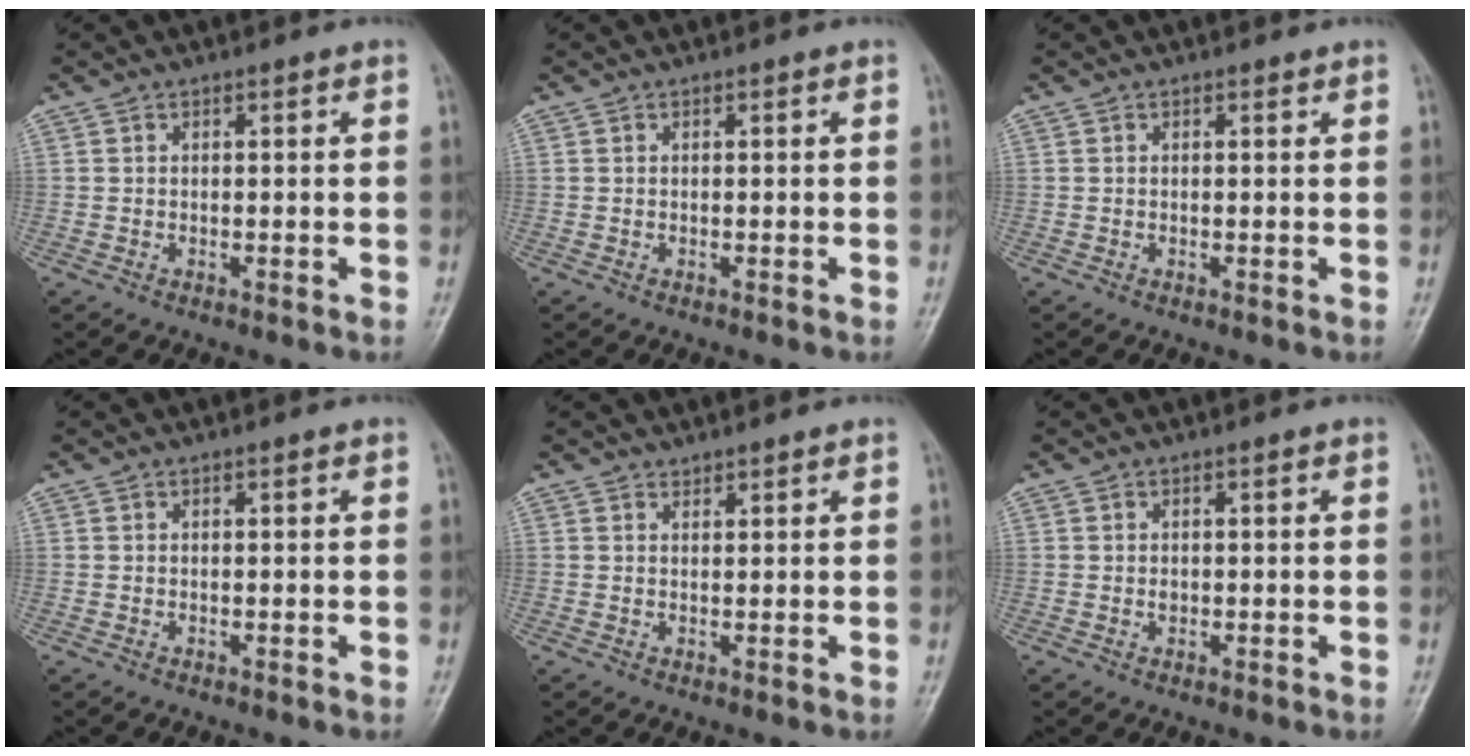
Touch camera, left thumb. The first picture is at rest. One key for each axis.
{"total": 0.0}
{"total": 0.6, "fx": 0.4, "fy": 0.4, "fz": 0.2, "tx": -0.002, "ty": -0.003, "tz": 0.003}
{"total": 0.0}
{"total": 1.3, "fx": 1.2, "fy": 0.4, "fz": 0.3, "tx": 0.004, "ty": -0.008, "tz": 0.016}
{"total": 1.1, "fx": 0.1, "fy": 0.8, "fz": 0.7, "tx": -0.005, "ty": 0.001, "tz": 0.002}